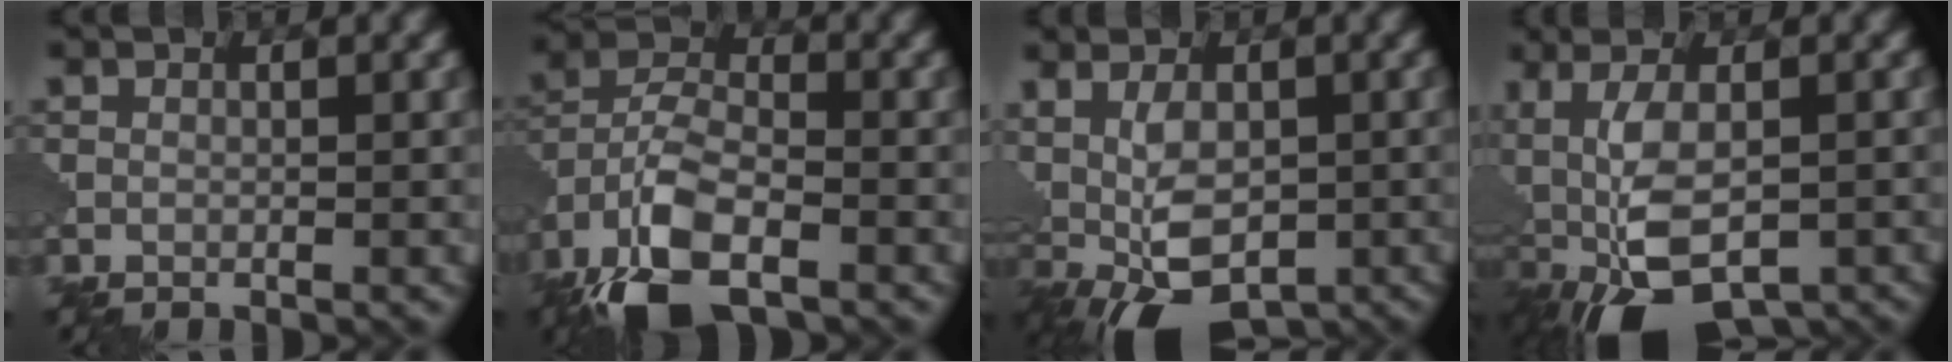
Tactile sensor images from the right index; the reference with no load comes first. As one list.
[{"total": 9.4, "force": [-5.5, 4.0, 6.5], "torque": [-0.132, -0.003, -0.114]}, {"total": 7.4, "force": [-0.7, 4.1, 6.2], "torque": [-0.103, -0.001, -0.005]}, {"total": 11.3, "force": [-2.5, 5.2, 9.7], "torque": [-0.175, -0.002, -0.028]}]